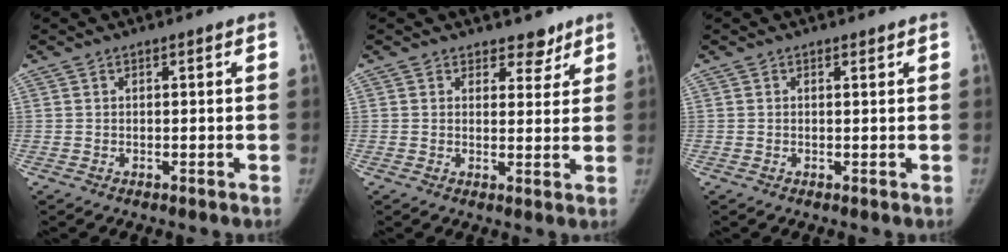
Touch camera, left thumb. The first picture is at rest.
{"total": 4.1, "force": [3.2, 2.4, 1.2], "torque": [0.016, -0.020, 0.044]}
{"total": 0.7, "force": [0.4, 0.1, 0.5], "torque": [-0.008, 0.000, 0.006]}